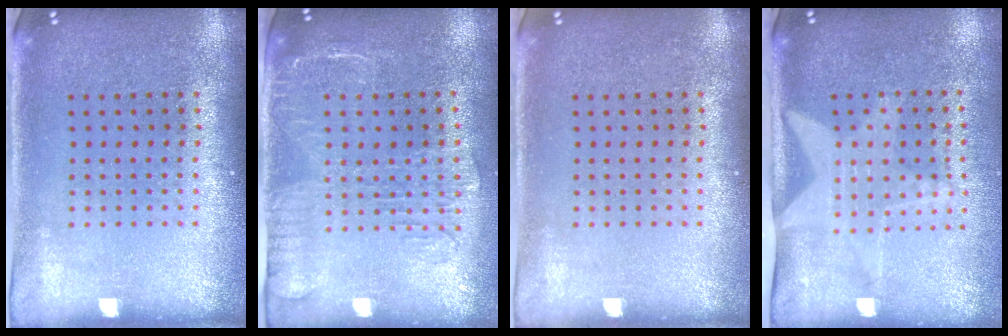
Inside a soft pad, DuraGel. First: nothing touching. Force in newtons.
{"total": 1.9, "press": 1.6, "slide": 1.0}
{"total": 0.0}
{"total": 2.0, "press": 1.5, "slide": 1.3}